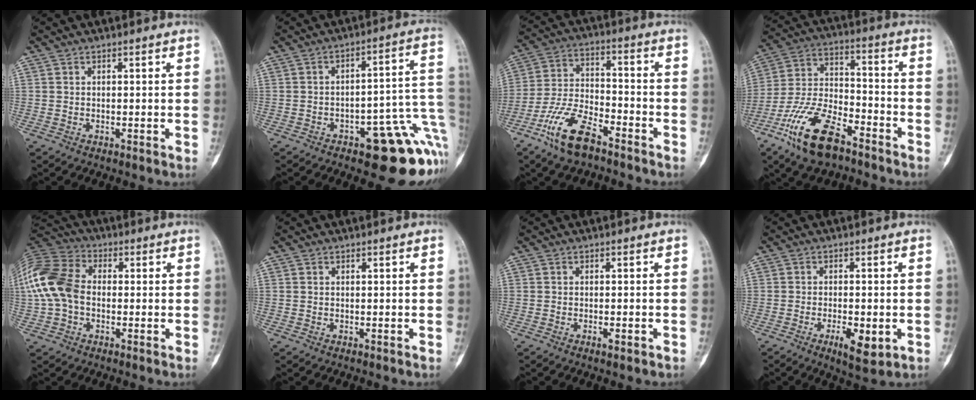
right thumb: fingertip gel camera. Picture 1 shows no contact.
{"total": 17.2, "force": [-6.2, 6.9, 14.5], "torque": [-0.104, 0.054, -0.068]}
{"total": 12.2, "force": [-8.0, 4.9, 7.7], "torque": [-0.155, 0.046, -0.159]}
{"total": 16.3, "force": [-10.2, 7.1, 10.6], "torque": [-0.203, 0.059, -0.194]}
{"total": 15.0, "force": [-0.4, 10.7, 10.5], "torque": [-0.226, 0.031, -0.016]}
{"total": 0.0}
{"total": 1.5, "force": [-0.8, 0.4, 1.2], "torque": [-0.017, 0.002, -0.011]}
{"total": 6.3, "force": [-2.3, 2.3, 5.4], "torque": [-0.079, -0.003, -0.030]}